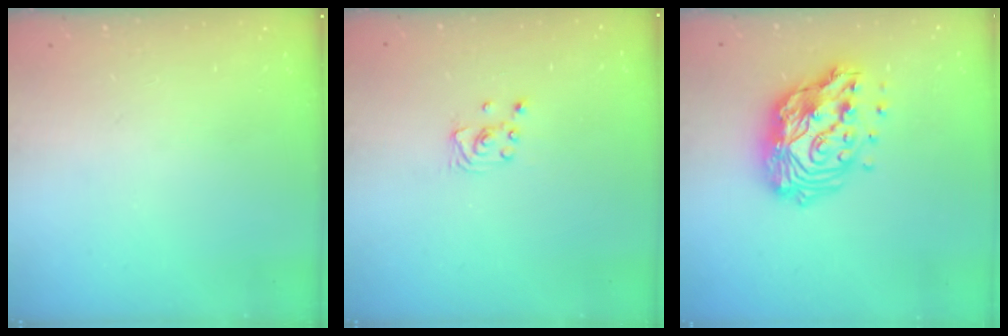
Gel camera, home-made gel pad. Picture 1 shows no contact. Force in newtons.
{"total": 2.3, "press": 2.3, "slide": 0.2}
{"total": 16.8, "press": 16.7, "slide": 1.6}